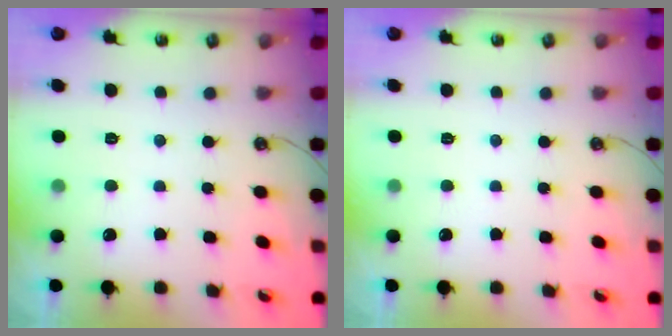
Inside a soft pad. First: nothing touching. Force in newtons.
{"total": 0.0}